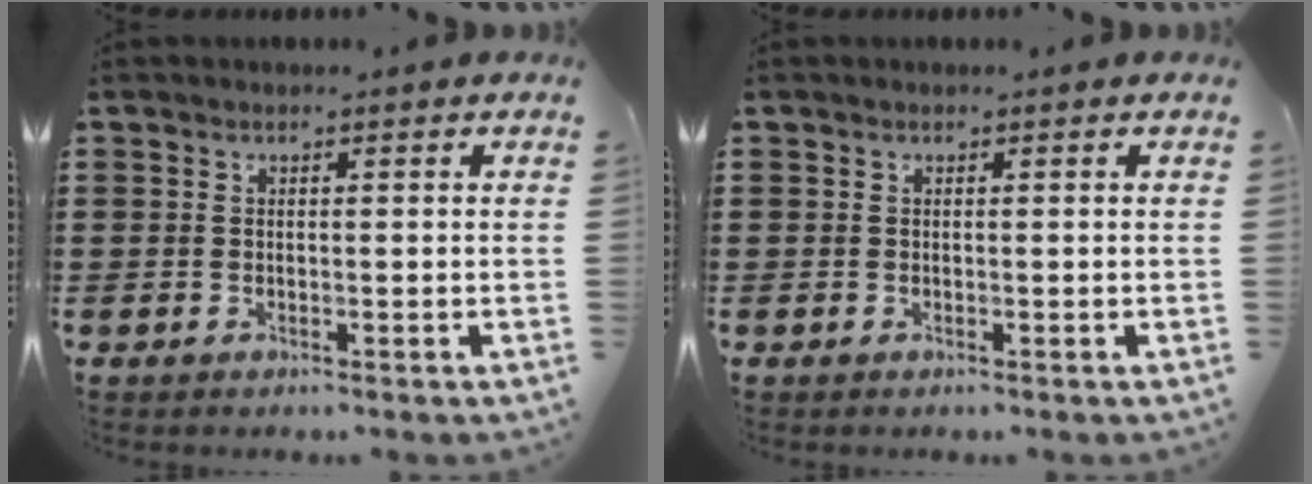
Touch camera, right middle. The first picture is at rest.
{"total": 0.0}